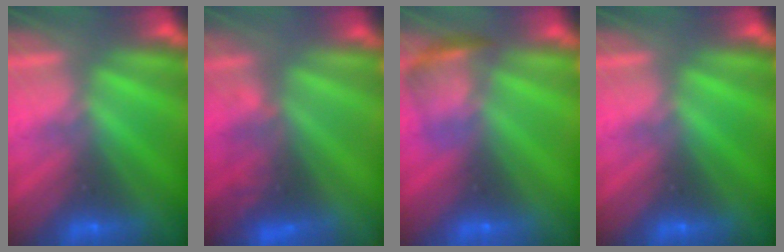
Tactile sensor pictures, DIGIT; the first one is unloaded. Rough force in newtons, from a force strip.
{"total": 4.6}
{"total": 7.0}
{"total": 0.0}